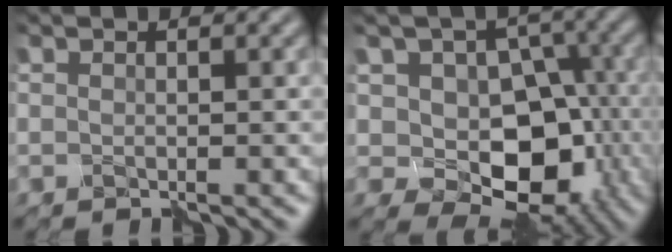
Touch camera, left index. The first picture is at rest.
{"total": 7.8, "force": [-2.2, 5.9, 4.7], "torque": [-0.056, -0.008, -0.044]}